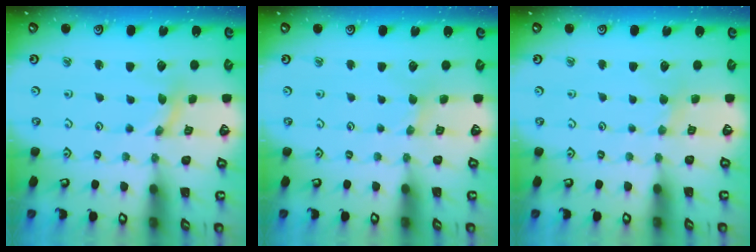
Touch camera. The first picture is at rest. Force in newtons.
{"total": 0.0}
{"total": 2.0, "press": 2.0, "slide": 0.4}